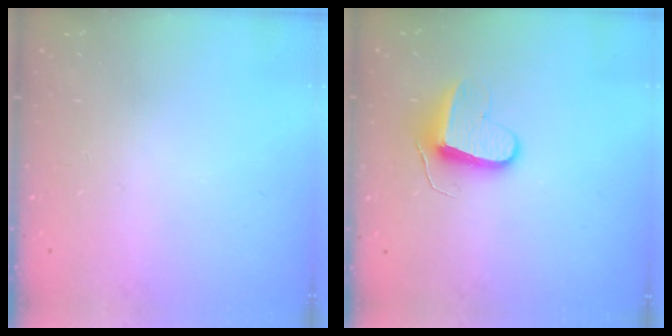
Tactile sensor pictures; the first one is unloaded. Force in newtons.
{"total": 8.5, "press": 8.5, "slide": 0.3}